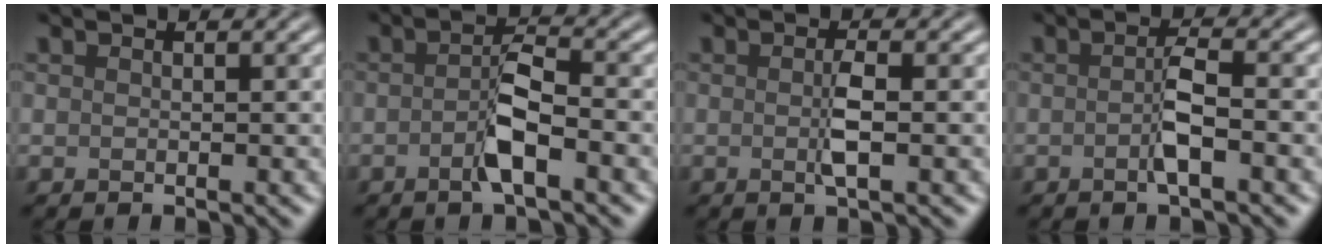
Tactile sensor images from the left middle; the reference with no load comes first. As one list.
[{"total": 3.4, "force": [-1.2, 0.7, 3.1], "torque": [-0.061, 0.006, -0.030]}, {"total": 2.0, "force": [0.0, 0.3, 2.0], "torque": [-0.038, -0.005, -0.004]}, {"total": 2.7, "force": [-0.5, 0.4, 2.6], "torque": [-0.049, 0.002, -0.016]}]